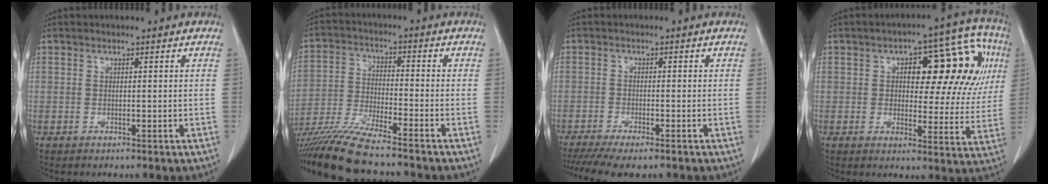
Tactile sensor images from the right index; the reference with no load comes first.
{"total": 13.3, "force": [-11.5, -0.1, 6.7], "torque": [-0.120, -0.029, -0.207]}
{"total": 9.0, "force": [-7.2, 1.7, 5.2], "torque": [-0.076, -0.011, -0.112]}
{"total": 16.3, "force": [4.2, 6.8, 14.2], "torque": [-0.169, 0.041, 0.052]}